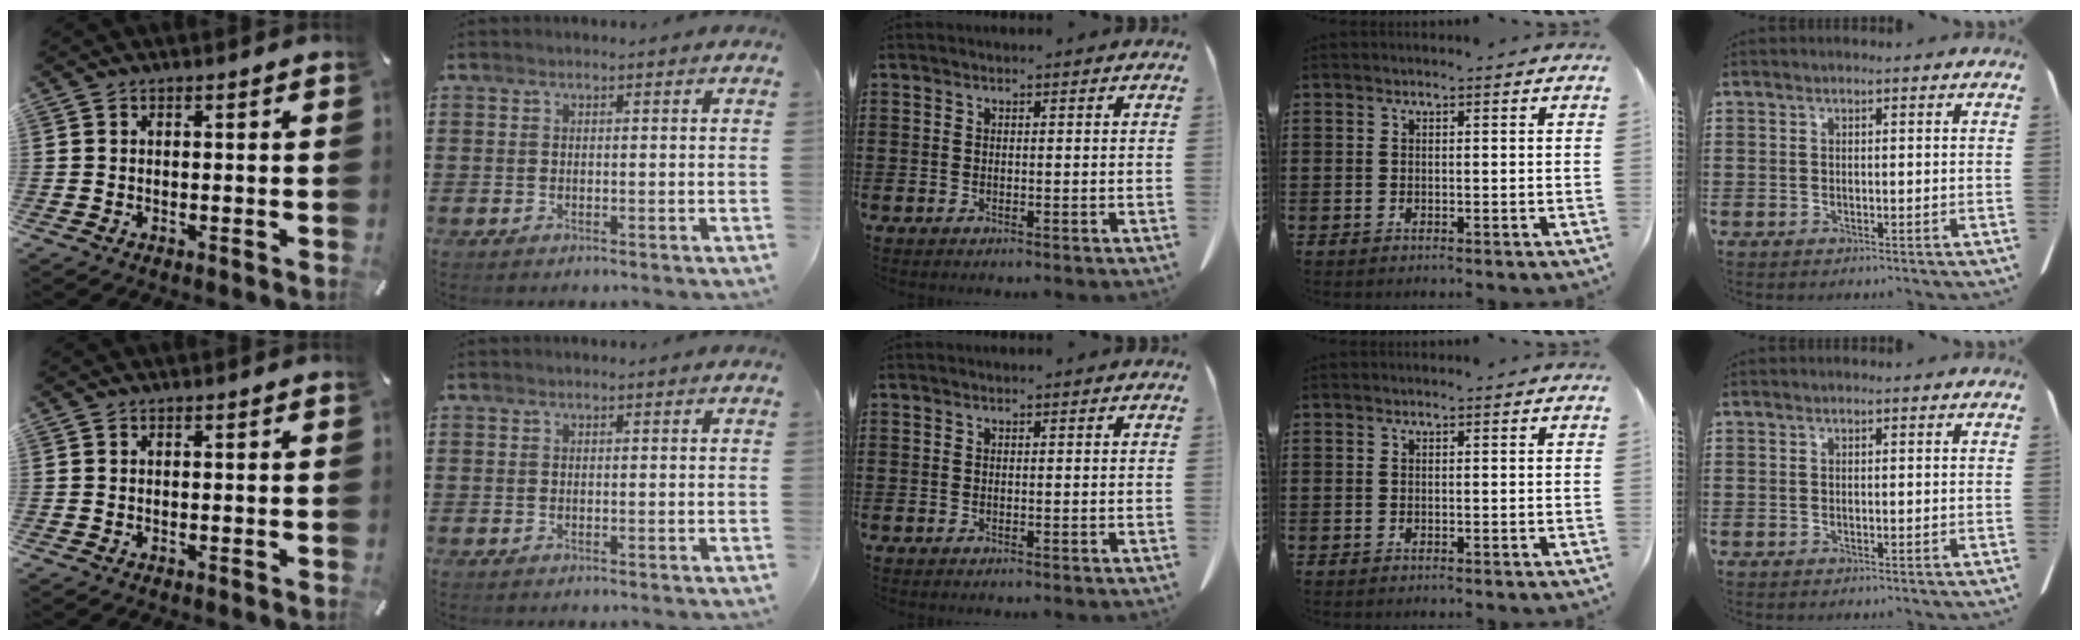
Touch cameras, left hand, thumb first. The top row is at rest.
{}